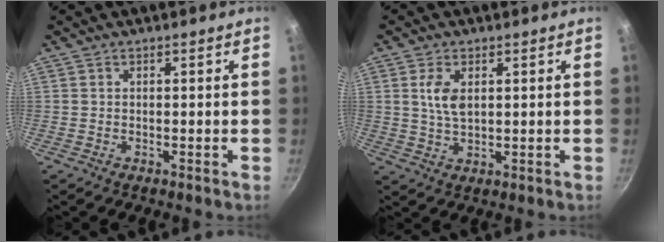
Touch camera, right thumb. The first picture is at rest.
{"total": 5.3, "force": [1.4, 2.8, 4.2], "torque": [-0.080, -0.006, 0.030]}